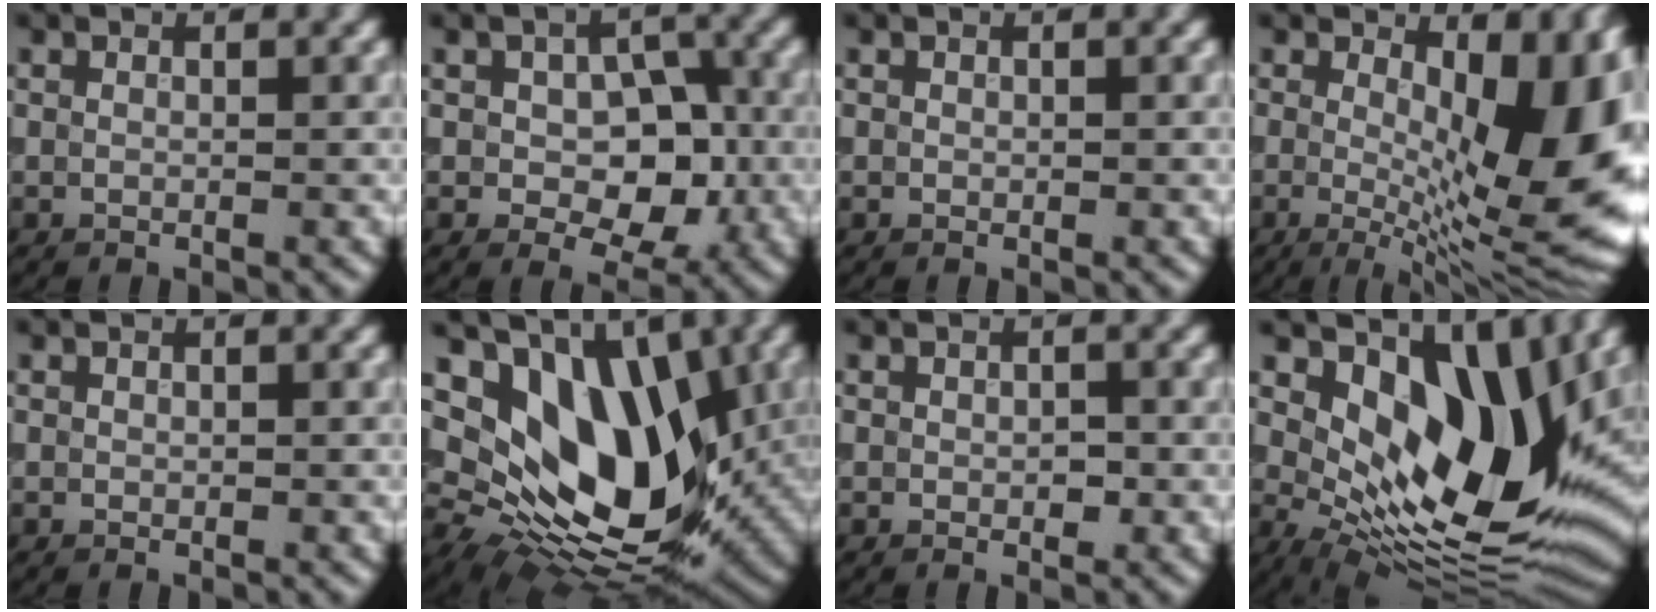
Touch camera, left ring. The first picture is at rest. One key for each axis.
{"total": 6.3, "fx": -0.4, "fy": 4.0, "fz": 4.9, "tx": -0.067, "ty": -0.004, "tz": -0.008}
{"total": 0.0}
{"total": 15.1, "fx": 1.2, "fy": 6.9, "fz": 13.4, "tx": -0.140, "ty": 0.001, "tz": 0.019}
{"total": 0.0}
{"total": 13.5, "fx": 3.6, "fy": 8.3, "fz": 10.1, "tx": -0.157, "ty": -0.006, "tz": 0.063}
{"total": 1.2, "fx": -0.1, "fy": 0.7, "fz": 1.0, "tx": -0.013, "ty": -0.002, "tz": -0.001}
{"total": 11.9, "fx": 3.8, "fy": 5.8, "fz": 9.7, "tx": -0.151, "ty": -0.023, "tz": 0.073}